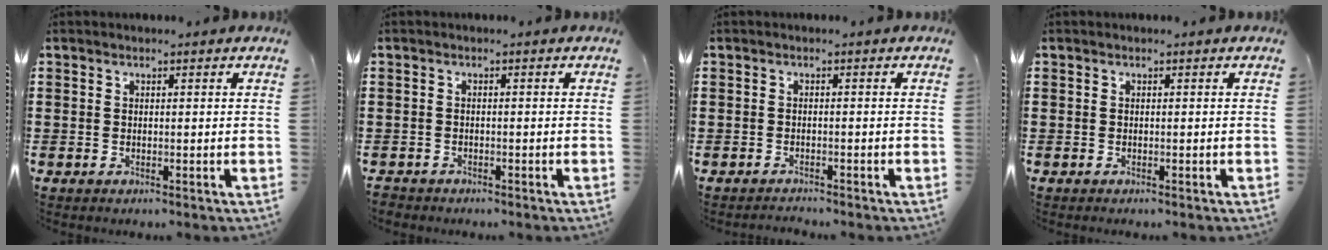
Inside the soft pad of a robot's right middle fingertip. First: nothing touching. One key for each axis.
{"total": 1.0, "fx": -1.0, "fy": 0.4, "fz": -0.1, "tx": -0.001, "ty": 0.004, "tz": -0.023}
{"total": 0.8, "fx": -0.8, "fy": 0.0, "fz": 0.0, "tx": -0.001, "ty": 0.000, "tz": -0.018}
{"total": 0.0}